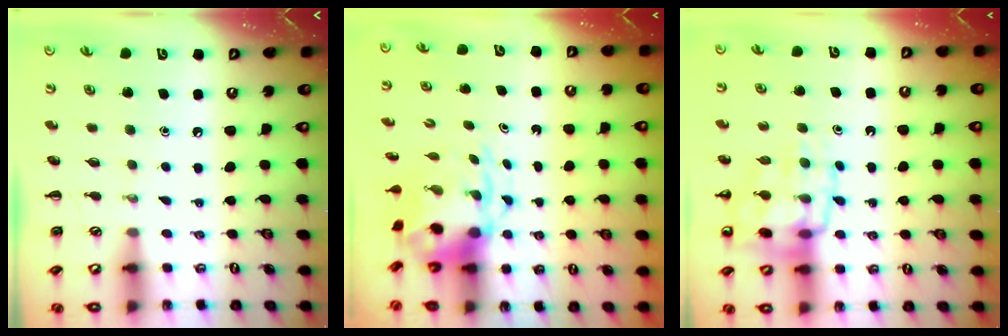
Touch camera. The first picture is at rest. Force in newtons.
{"total": 4.5, "press": 4.4, "slide": 0.8}
{"total": 13.6, "press": 13.5, "slide": 1.8}